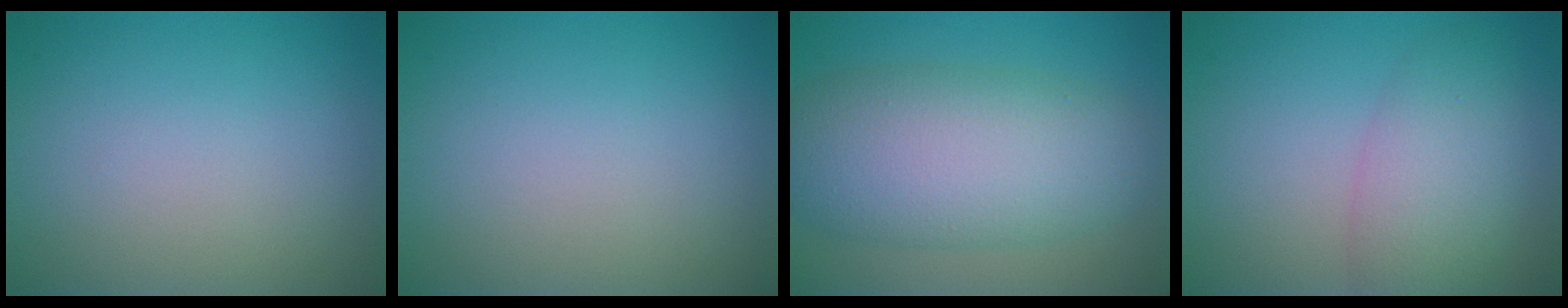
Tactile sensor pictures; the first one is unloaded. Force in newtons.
{"total": 0.0}
{"total": 9.6, "press": 9.6, "slide": 0.1}
{"total": 4.8, "press": 4.8, "slide": 0.1}